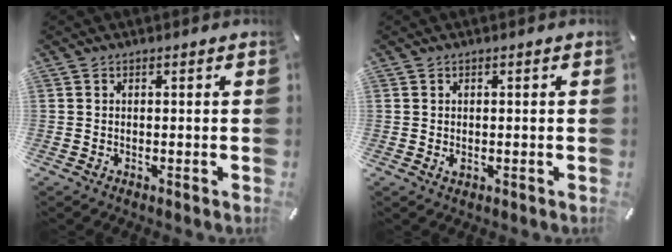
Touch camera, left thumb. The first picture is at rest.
{"total": 1.3, "force": [-0.2, 0.7, 1.0], "torque": [-0.019, 0.002, -0.005]}